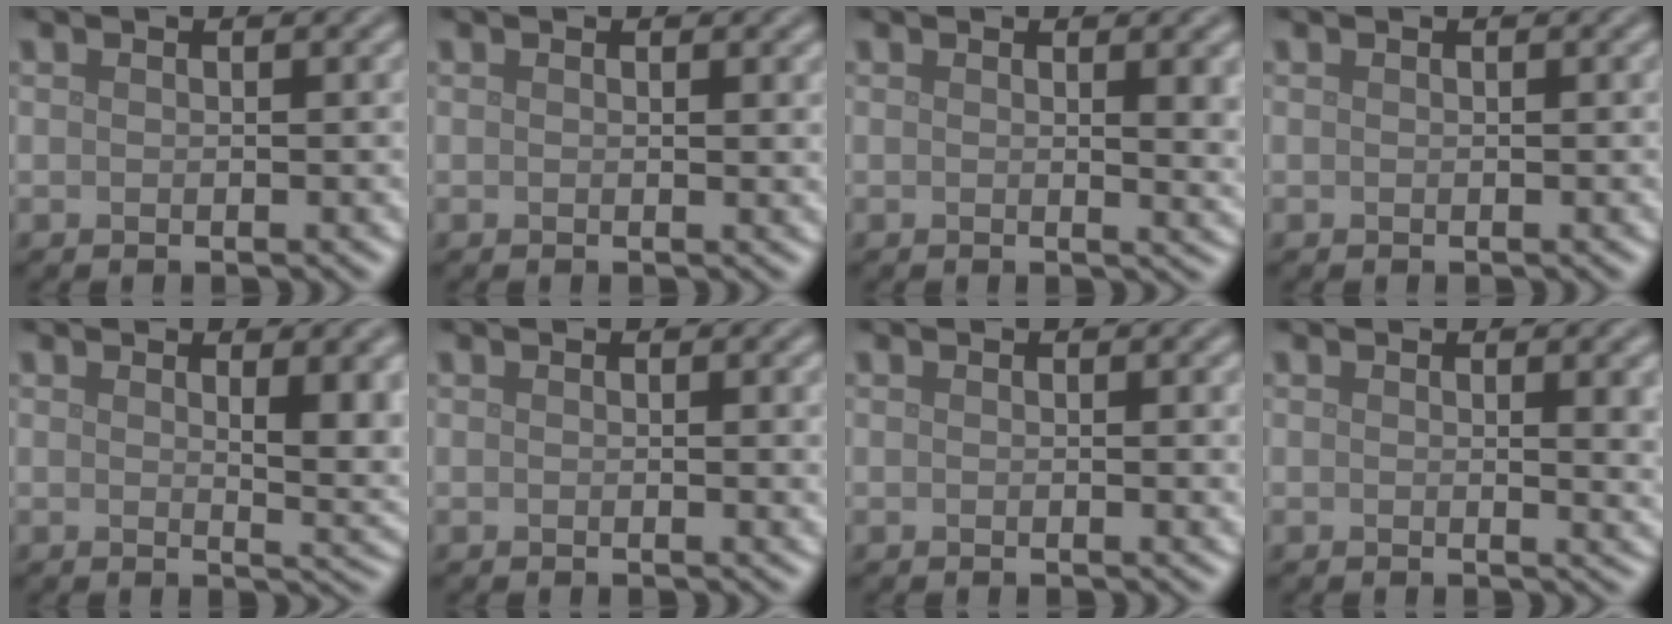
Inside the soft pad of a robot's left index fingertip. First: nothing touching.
{"total": 0.5, "force": [0.3, 0.1, 0.4], "torque": [-0.002, -0.002, 0.004]}
{"total": 3.5, "force": [0.8, 1.1, 3.2], "torque": [-0.031, -0.001, 0.011]}
{"total": 0.0}
{"total": 4.4, "force": [1.4, 1.3, 4.0], "torque": [-0.047, -0.006, 0.024]}
{"total": 1.5, "force": [0.2, 0.4, 1.4], "torque": [-0.014, 0.001, 0.001]}
{"total": 1.2, "force": [0.2, 0.3, 1.1], "torque": [-0.010, 0.000, 0.001]}
{"total": 3.1, "force": [0.7, 1.0, 2.9], "torque": [-0.026, -0.001, 0.009]}